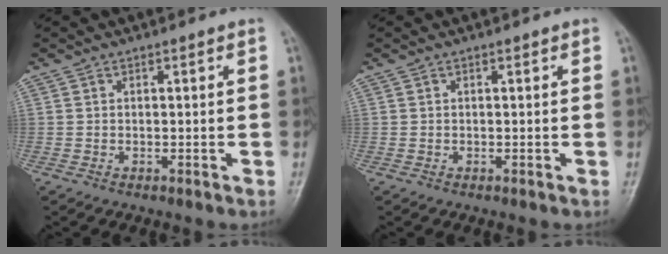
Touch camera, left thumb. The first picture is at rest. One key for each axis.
{"total": 0.0}